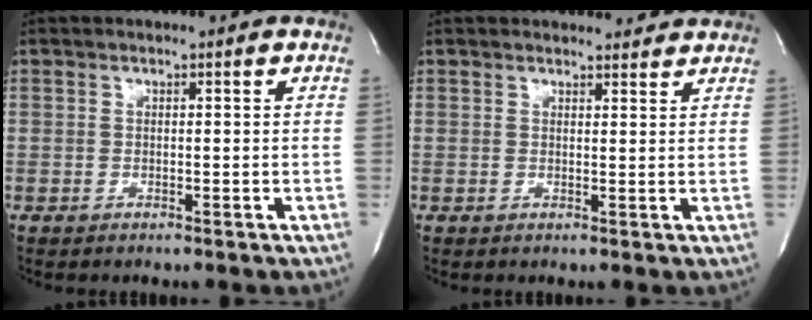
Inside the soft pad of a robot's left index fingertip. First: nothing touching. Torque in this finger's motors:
{"motor_torque": [0.47, -0.66, 0.12, 0.00]}